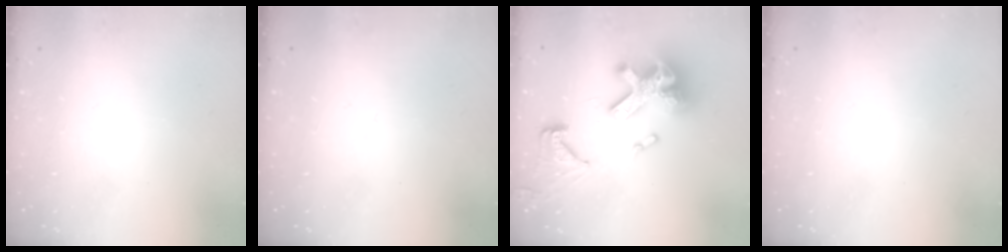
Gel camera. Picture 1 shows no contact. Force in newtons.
{"total": 0.0}
{"total": 20.2, "press": 20.1, "slide": 2.1}
{"total": 0.0}